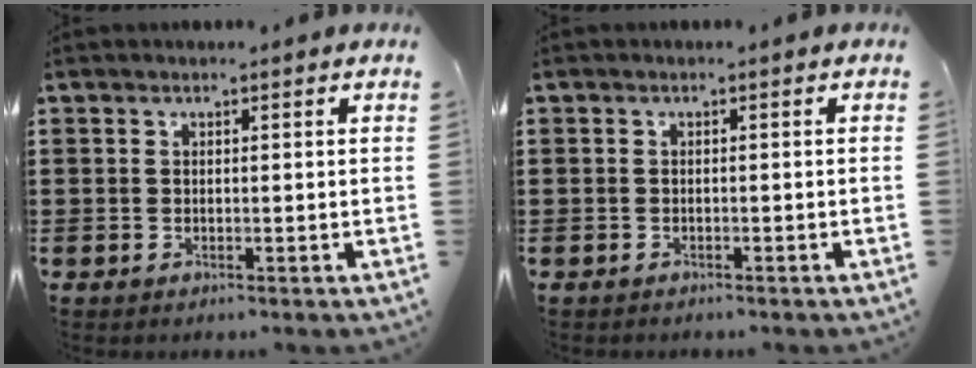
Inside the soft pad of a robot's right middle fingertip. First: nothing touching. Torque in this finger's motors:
{"motor_torque": [-0.48, 0.55, -0.40, -0.14]}